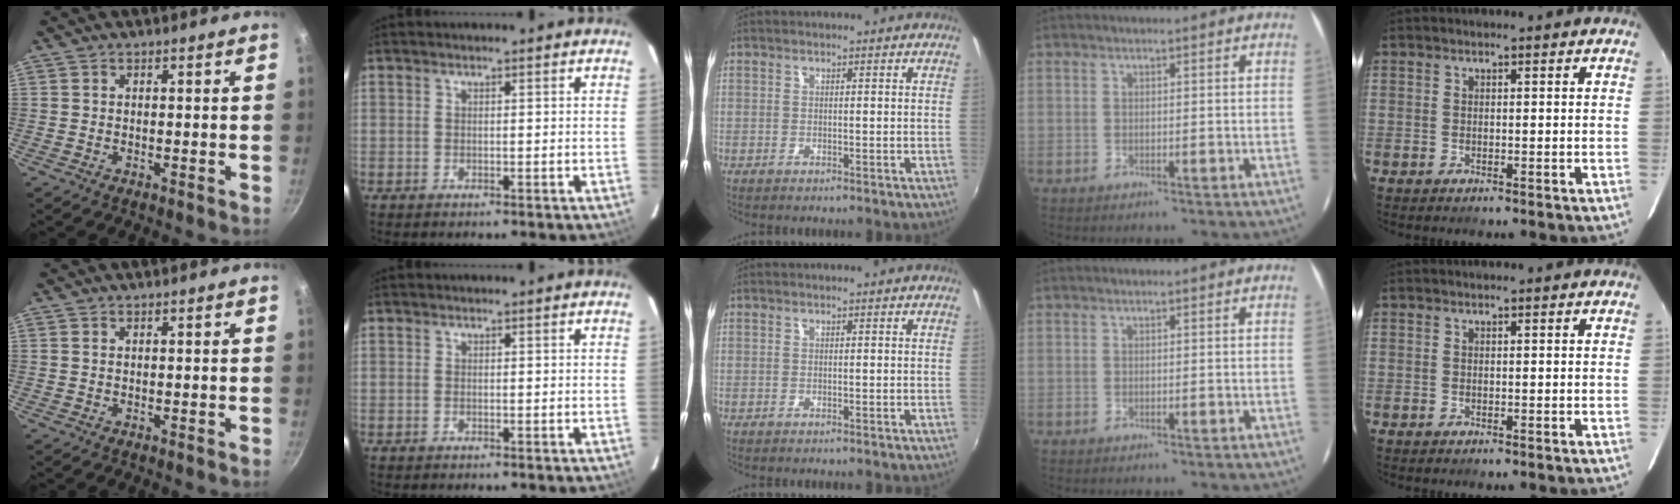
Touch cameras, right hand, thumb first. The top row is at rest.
{}